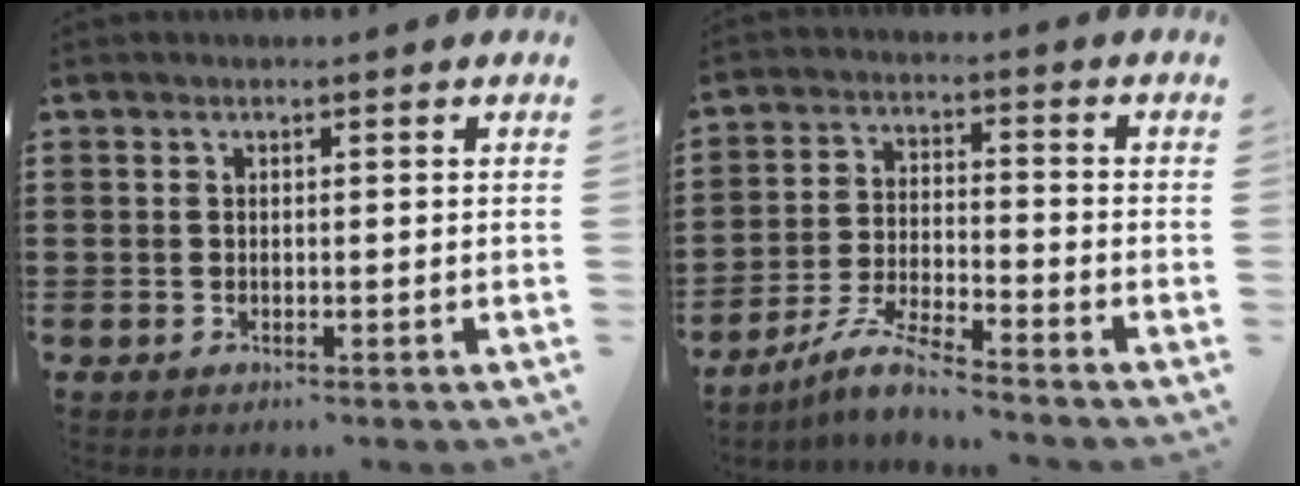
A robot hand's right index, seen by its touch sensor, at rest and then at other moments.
{"total": 6.2, "force": [-5.6, 0.1, 2.7], "torque": [-0.073, -0.010, -0.112]}